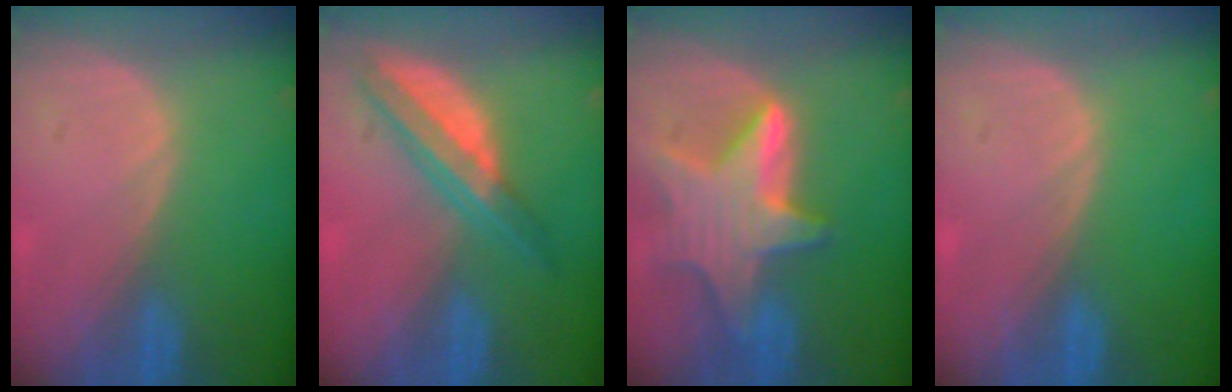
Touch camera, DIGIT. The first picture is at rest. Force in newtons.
{"total": 6.8, "press": 5.8, "slide": 3.6}
{"total": 9.0, "press": 9.0, "slide": 0.6}
{"total": 0.0}